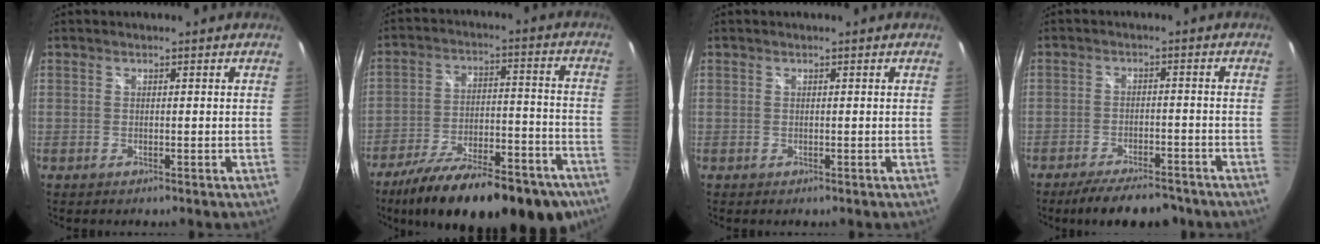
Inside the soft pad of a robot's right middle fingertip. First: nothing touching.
{"total": 26.3, "force": [-19.8, 8.5, 15.1], "torque": [-0.251, -0.035, -0.279]}
{"total": 0.0}
{"total": 10.8, "force": [-9.0, 3.1, 5.2], "torque": [-0.108, -0.012, -0.134]}